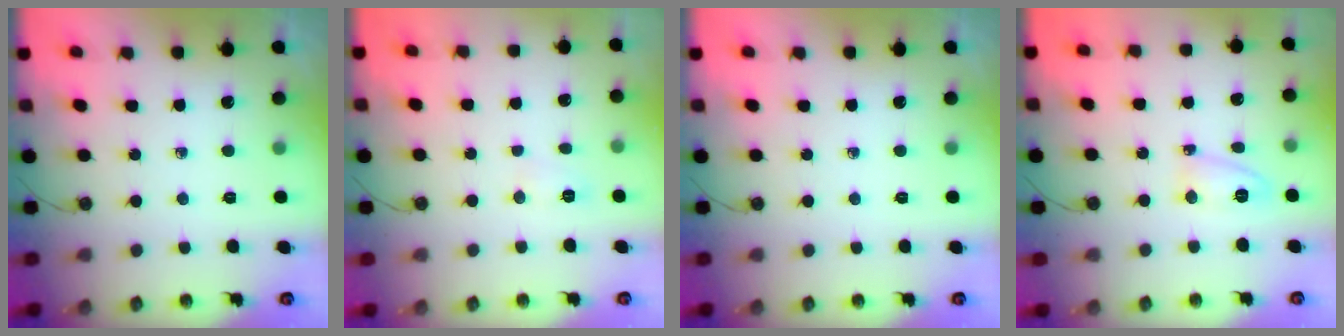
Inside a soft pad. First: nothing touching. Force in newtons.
{"total": 4.1, "press": 4.0, "slide": 1.0}
{"total": 0.0}
{"total": 5.1, "press": 5.1, "slide": 0.7}